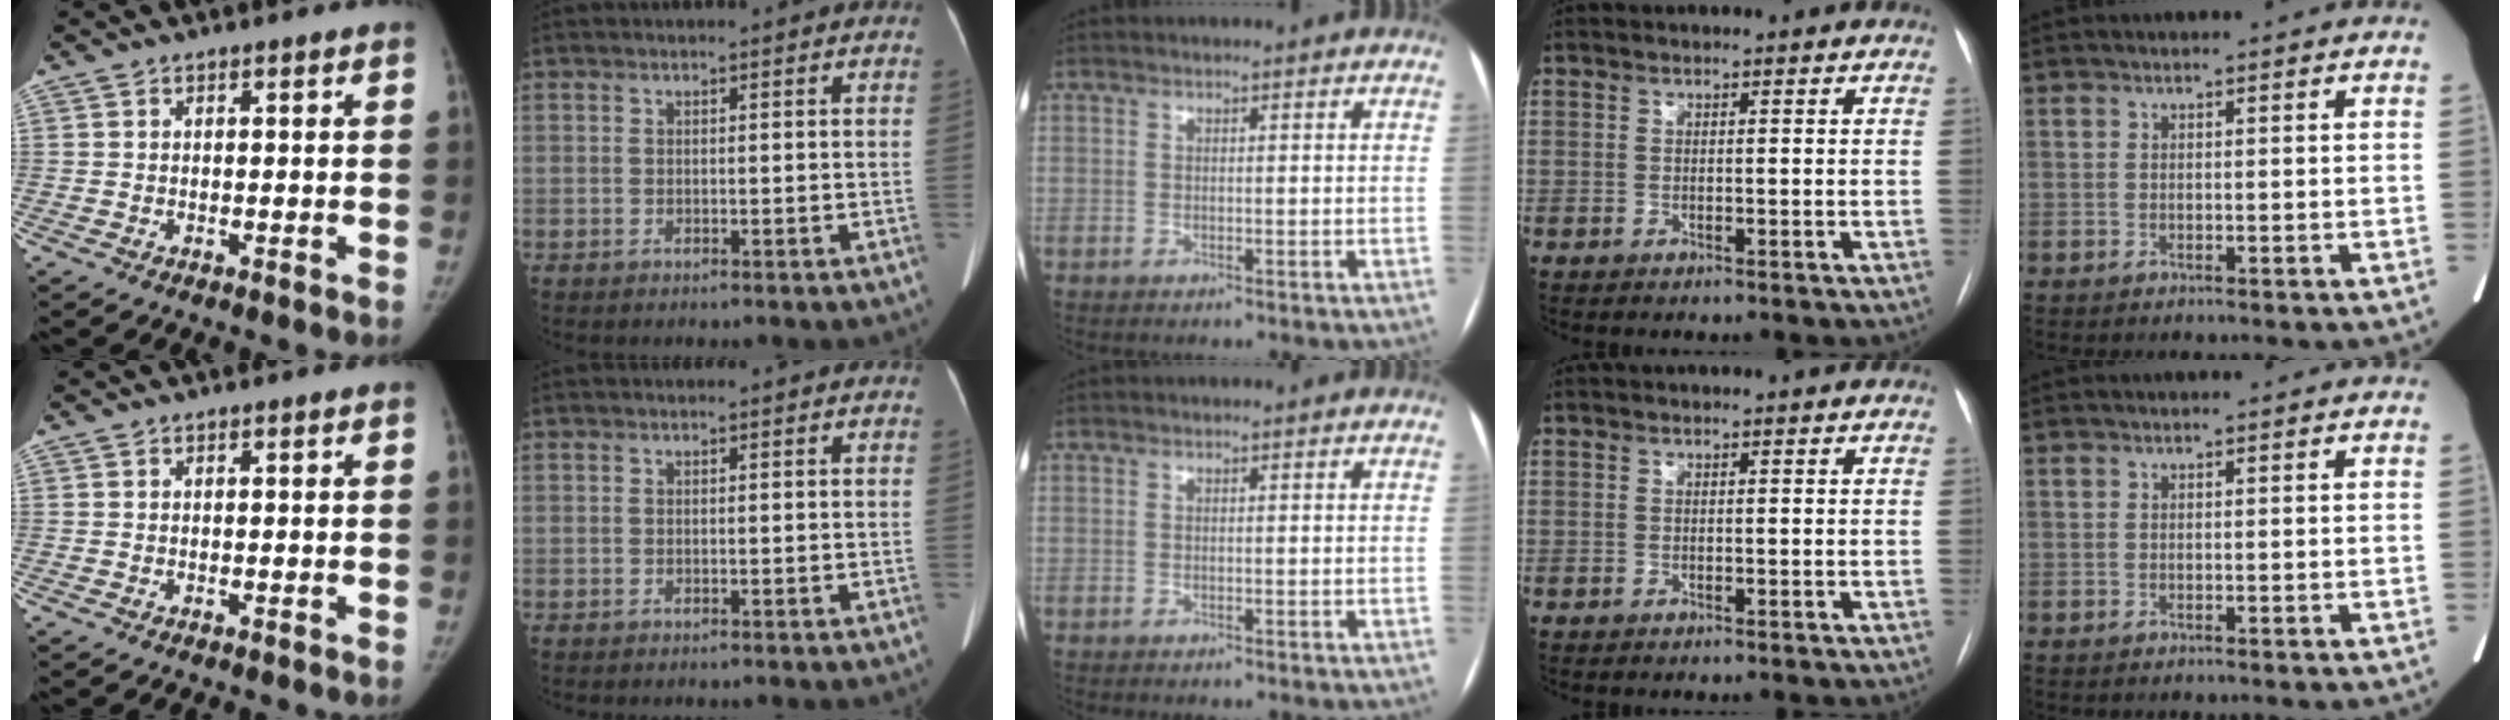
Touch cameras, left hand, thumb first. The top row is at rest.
{}